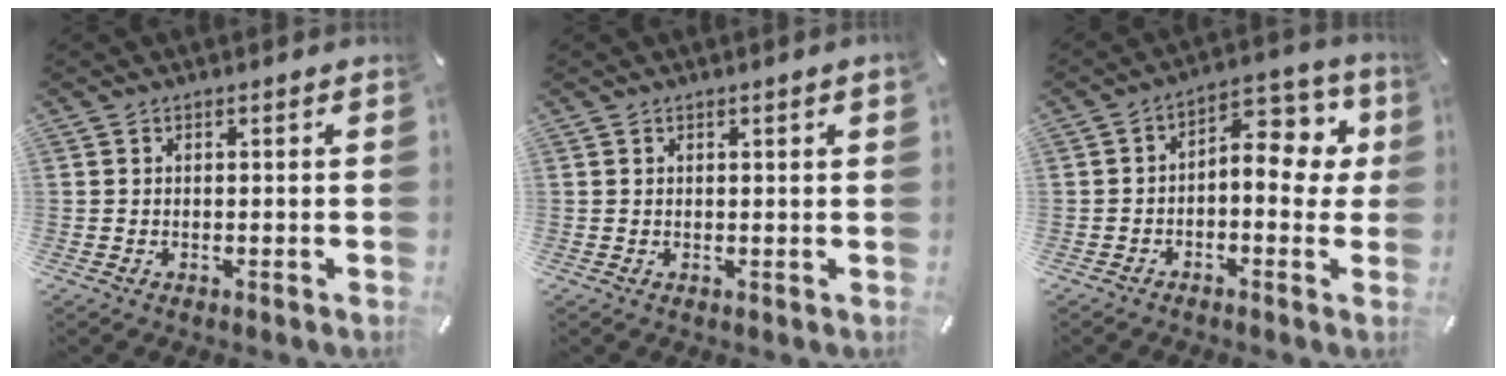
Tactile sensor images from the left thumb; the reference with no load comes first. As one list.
[{"total": 0.9, "force": [0.5, -0.1, 0.8], "torque": [-0.015, -0.001, 0.009]}, {"total": 10.8, "force": [1.9, 6.2, 8.6], "torque": [-0.115, -0.018, 0.031]}]